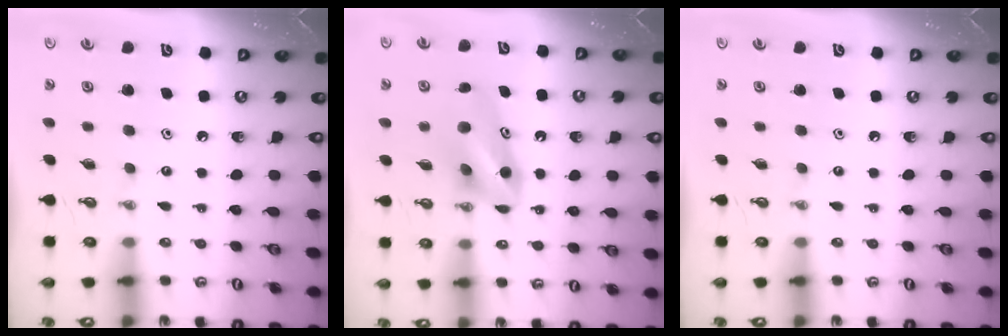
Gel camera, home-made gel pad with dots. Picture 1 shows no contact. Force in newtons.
{"total": 8.2, "press": 8.0, "slide": 1.6}
{"total": 0.0}